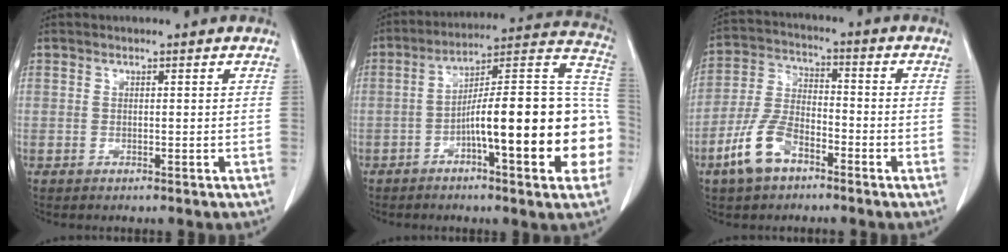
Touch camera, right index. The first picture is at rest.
{"total": 21.9, "force": [-5.2, 3.4, 21.0], "torque": [-0.228, 0.038, -0.070]}
{"total": 9.0, "force": [-5.1, 4.4, 5.9], "torque": [-0.137, 0.006, -0.104]}